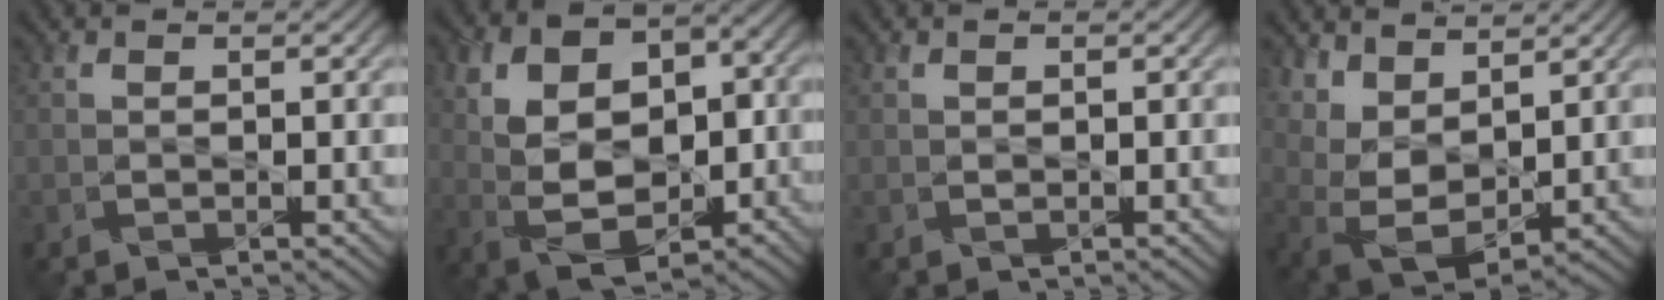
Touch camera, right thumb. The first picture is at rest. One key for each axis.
{"total": 10.1, "fx": 0.2, "fy": 6.5, "fz": 7.8, "tx": -0.159, "ty": 0.003, "tz": 0.010}
{"total": 0.0}
{"total": 8.7, "fx": 5.2, "fy": 4.3, "fz": 5.5, "tx": -0.138, "ty": 0.006, "tz": 0.096}